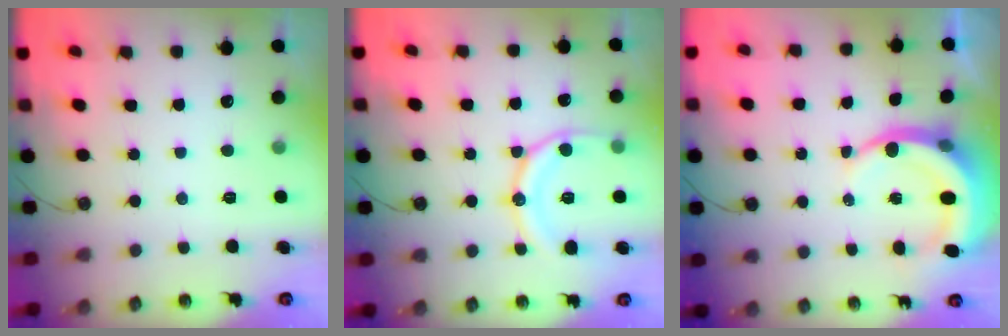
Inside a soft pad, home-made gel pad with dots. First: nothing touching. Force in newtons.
{"total": 14.2, "press": 14.1, "slide": 1.5}
{"total": 9.6, "press": 9.4, "slide": 1.8}